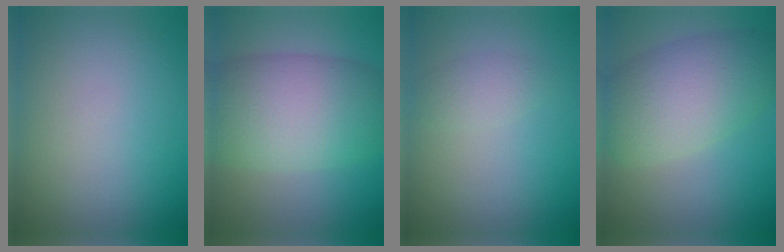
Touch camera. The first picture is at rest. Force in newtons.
{"total": 10.0, "press": 10.0, "slide": 0.3}
{"total": 1.6, "press": 1.6, "slide": 0.1}
{"total": 7.5, "press": 7.5, "slide": 0.4}